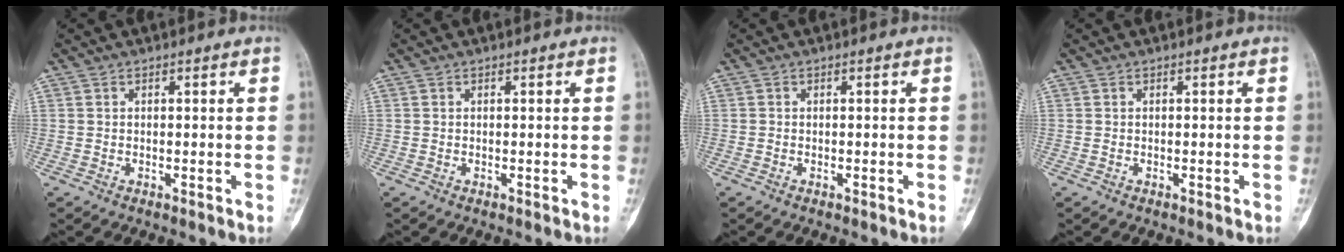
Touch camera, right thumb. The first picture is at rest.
{"total": 0.0}
{"total": 0.0}
{"total": 0.0}